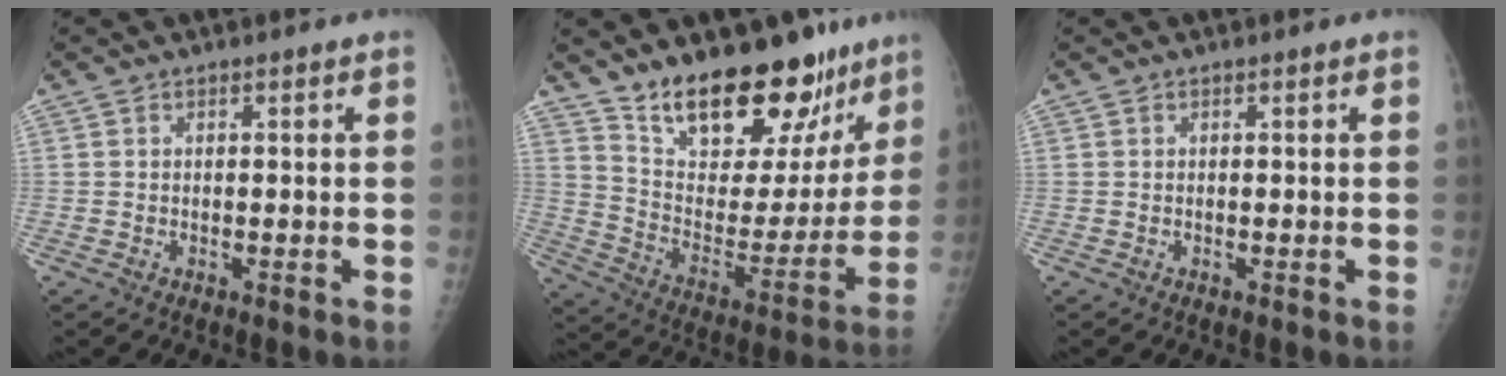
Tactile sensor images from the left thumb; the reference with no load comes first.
{"total": 23.9, "force": [18.1, 10.1, 11.9], "torque": [-0.134, -0.109, 0.284]}
{"total": 0.0}